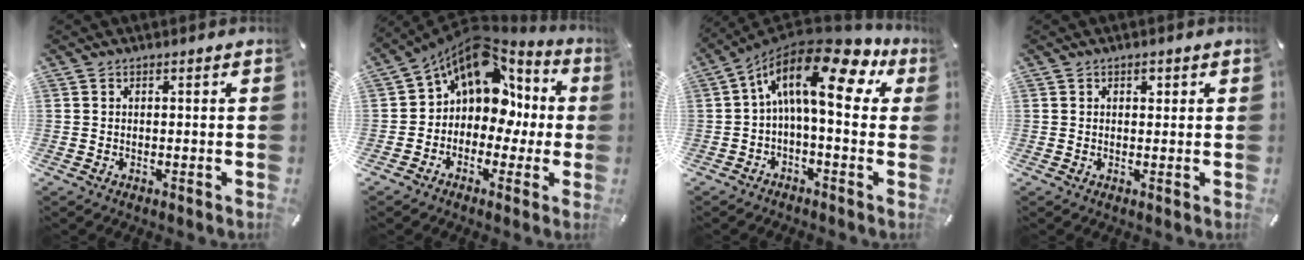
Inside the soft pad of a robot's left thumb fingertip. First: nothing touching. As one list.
[{"total": 14.0, "force": [4.7, 10.3, 8.2], "torque": [-0.144, -0.030, 0.085]}, {"total": 18.3, "force": [5.0, 7.5, 15.9], "torque": [-0.297, -0.039, 0.074]}, {"total": 1.4, "force": [0.7, 0.9, 0.8], "torque": [-0.009, -0.001, 0.011]}]